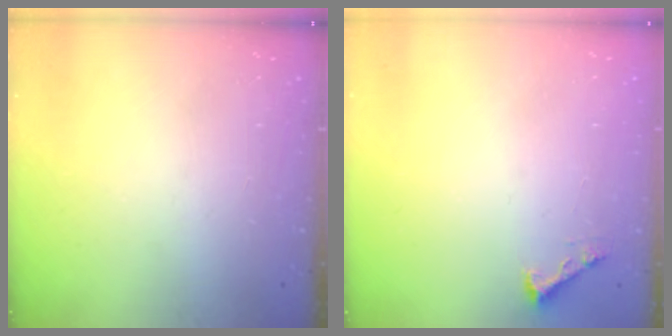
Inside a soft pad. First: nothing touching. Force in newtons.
{"total": 2.3, "press": 2.3, "slide": 0.3}